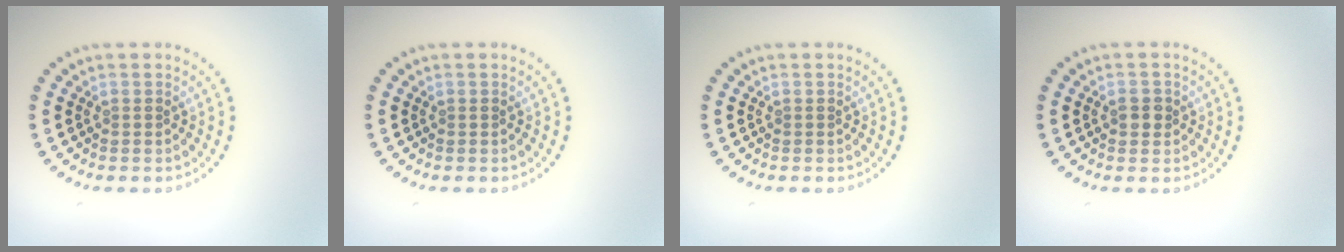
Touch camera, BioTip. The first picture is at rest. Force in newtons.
{"total": 0.0}
{"total": 0.0}
{"total": 1.4, "press": 1.4, "slide": 0.2}